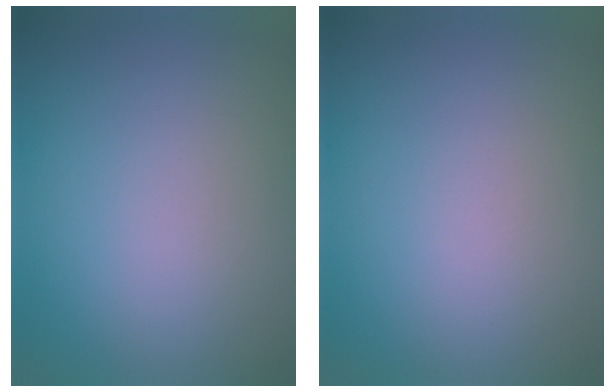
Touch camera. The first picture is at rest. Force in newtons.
{"total": 0.0}